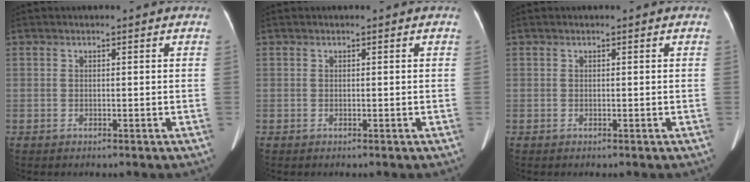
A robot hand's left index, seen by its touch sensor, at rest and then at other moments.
{"total": 0.0}
{"total": 0.0}